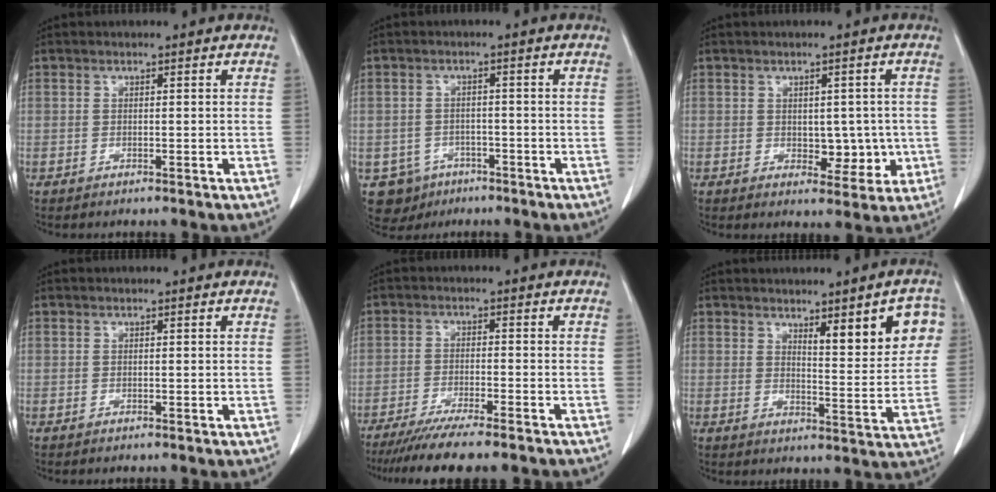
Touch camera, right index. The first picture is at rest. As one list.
[{"total": 5.5, "force": [-2.9, 4.7, 0.6], "torque": [-0.011, 0.007, -0.035]}, {"total": 5.2, "force": [-0.3, 3.2, 4.1], "torque": [-0.040, 0.004, 0.007]}, {"total": 0.0}, {"total": 12.8, "force": [-10.9, 0.5, 6.7], "torque": [-0.085, -0.029, -0.164]}, {"total": 9.4, "force": [4.4, 1.9, 8.1], "torque": [-0.097, -0.002, 0.061]}]